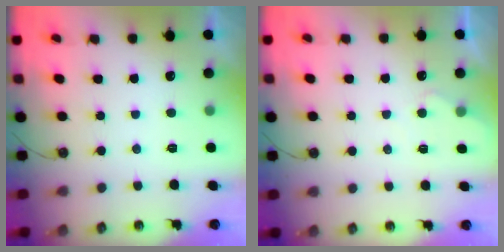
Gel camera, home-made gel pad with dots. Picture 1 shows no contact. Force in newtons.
{"total": 3.8, "press": 3.7, "slide": 0.5}